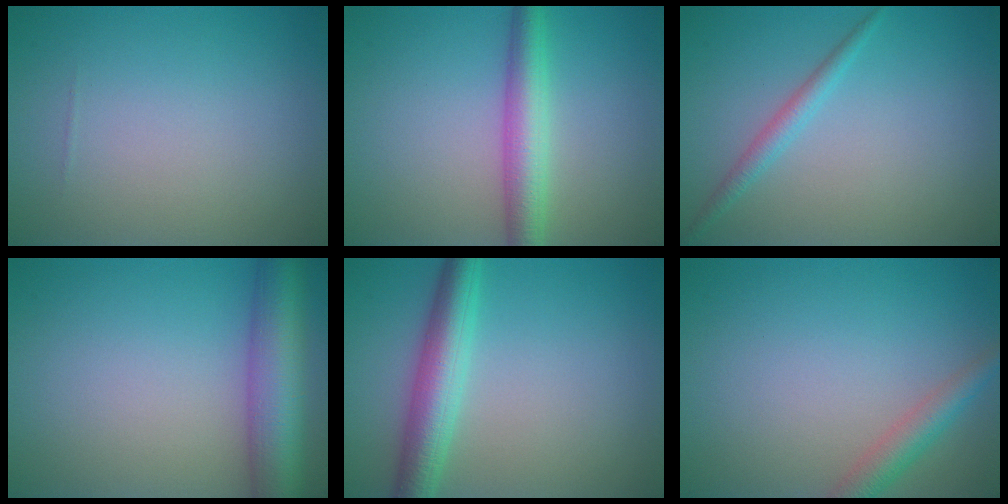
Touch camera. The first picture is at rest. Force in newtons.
{"total": 4.2, "press": 4.2, "slide": 0.0}
{"total": 1.7, "press": 1.7, "slide": 0.1}
{"total": 7.8, "press": 7.8, "slide": 0.3}
{"total": 4.9, "press": 4.9, "slide": 0.0}
{"total": 2.7, "press": 2.7, "slide": 0.1}